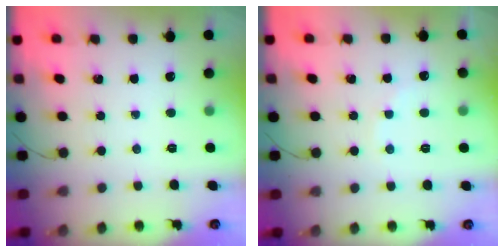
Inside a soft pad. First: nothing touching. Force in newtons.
{"total": 5.1, "press": 5.0, "slide": 0.8}